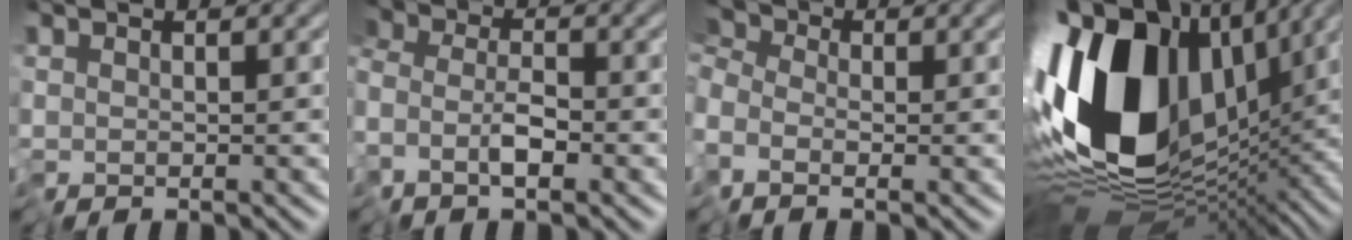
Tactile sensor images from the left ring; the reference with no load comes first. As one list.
[{"total": 2.6, "force": [-1.9, 1.0, 1.4], "torque": [-0.030, -0.009, -0.047]}, {"total": 4.6, "force": [-1.9, 3.4, 2.3], "torque": [-0.053, 0.003, -0.051]}, {"total": 18.0, "force": [0.8, 11.3, 14.0], "torque": [-0.288, -0.027, 0.027]}]